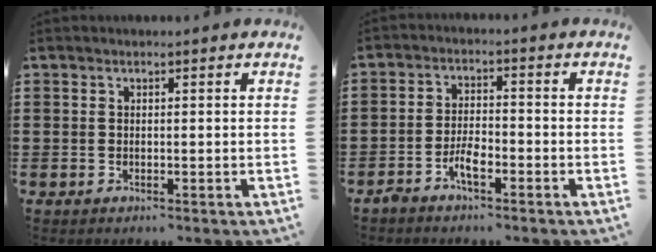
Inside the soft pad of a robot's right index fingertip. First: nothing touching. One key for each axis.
{"total": 3.7, "fx": -2.4, "fy": 1.1, "fz": 2.6, "tx": -0.061, "ty": 0.003, "tz": -0.050}